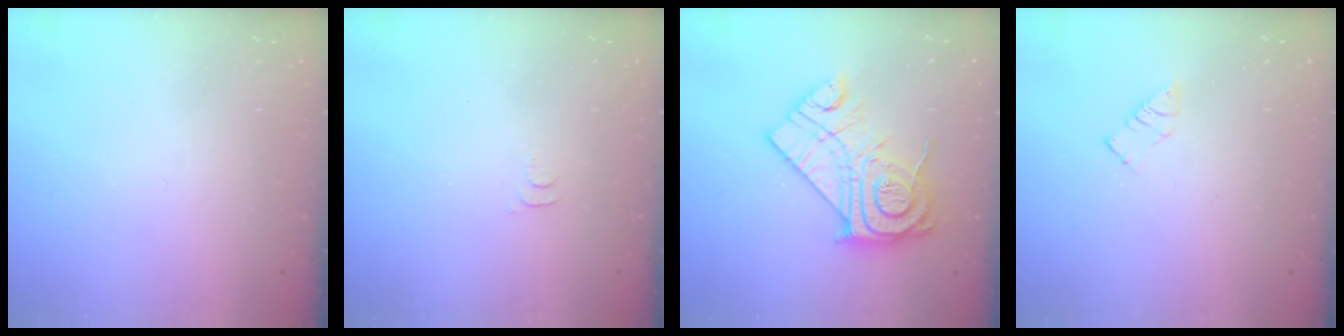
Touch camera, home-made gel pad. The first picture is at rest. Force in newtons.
{"total": 5.1, "press": 5.1, "slide": 0.5}
{"total": 17.4, "press": 17.4, "slide": 1.3}
{"total": 3.3, "press": 3.3, "slide": 0.2}